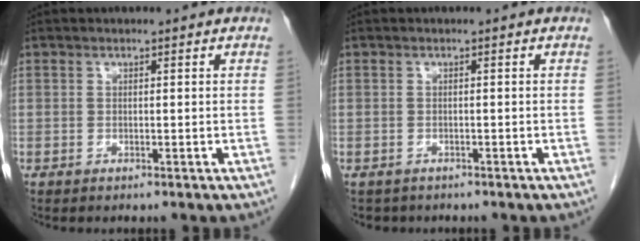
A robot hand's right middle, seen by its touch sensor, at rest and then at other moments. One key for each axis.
{"total": 2.3, "fx": -1.8, "fy": 1.3, "fz": 0.2, "tx": -0.011, "ty": 0.001, "tz": -0.025}